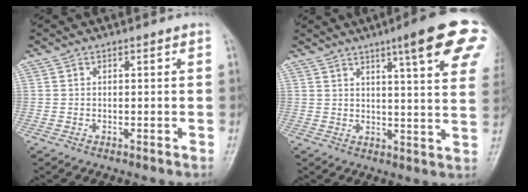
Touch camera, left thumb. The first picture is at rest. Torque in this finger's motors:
{"motor_torque": [2.41, 1.64, 1.77, -1.00, 0.10]}